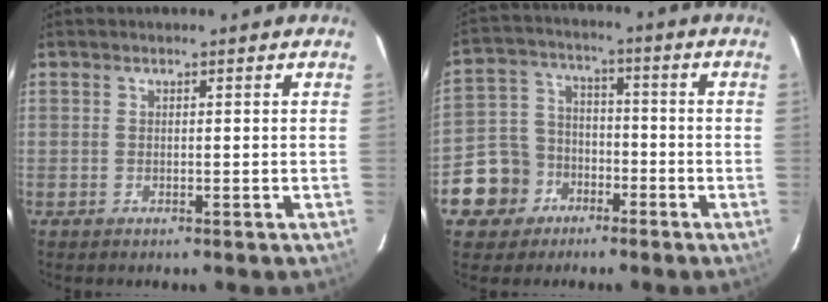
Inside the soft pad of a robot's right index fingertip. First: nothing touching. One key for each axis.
{"total": 10.3, "fx": -5.3, "fy": 8.7, "fz": 1.6, "tx": -0.065, "ty": 0.034, "tz": -0.084}